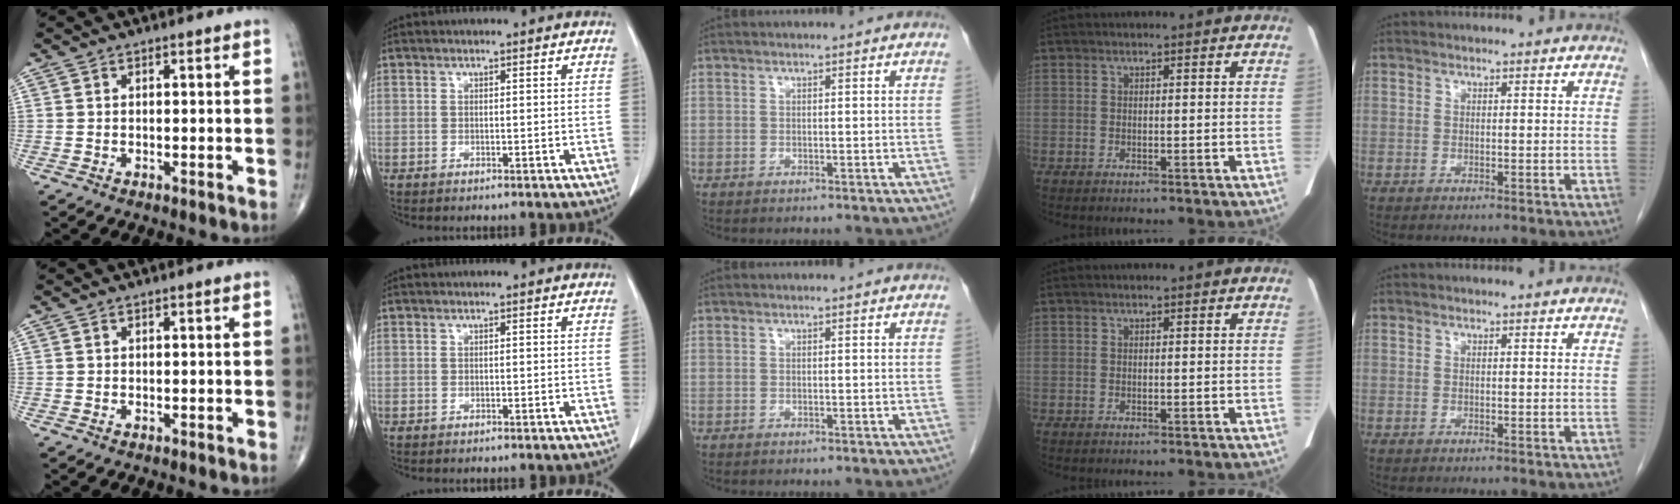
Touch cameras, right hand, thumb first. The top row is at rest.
{}